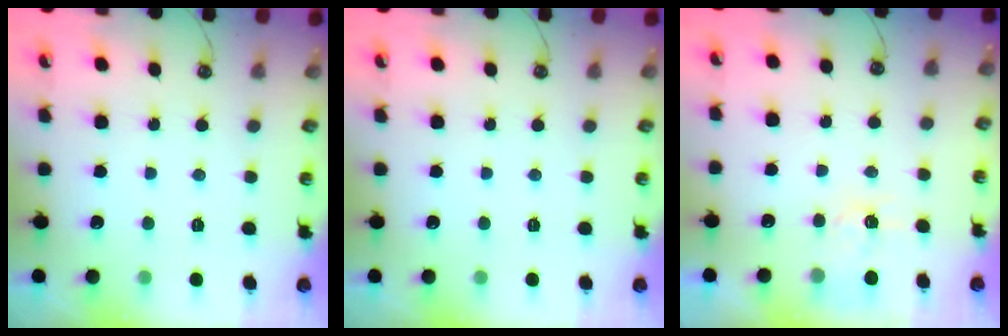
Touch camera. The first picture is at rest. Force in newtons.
{"total": 0.0}
{"total": 4.8, "press": 4.7, "slide": 0.6}